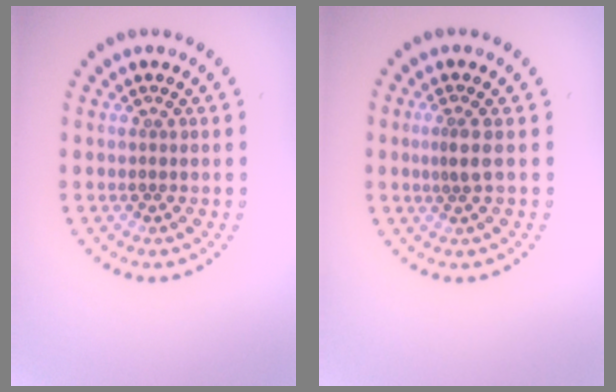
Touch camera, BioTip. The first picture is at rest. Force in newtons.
{"total": 1.5, "press": 1.0, "slide": 1.1}